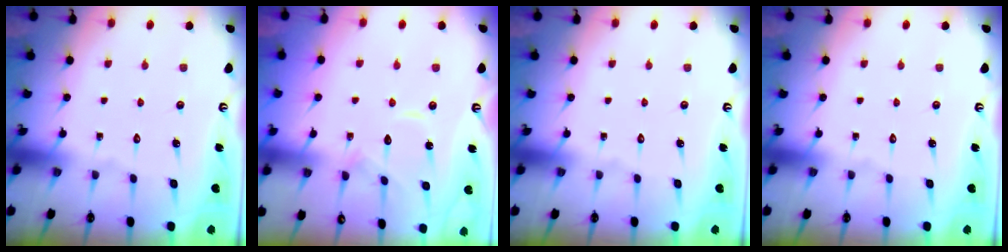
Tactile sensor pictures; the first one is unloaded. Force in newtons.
{"total": 9.3, "press": 9.2, "slide": 0.5}
{"total": 0.0}
{"total": 0.0}